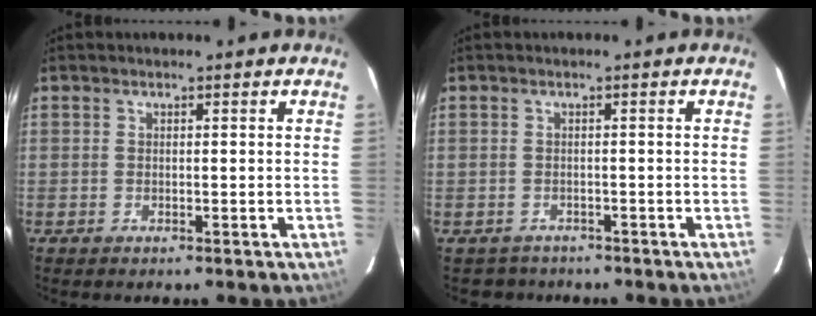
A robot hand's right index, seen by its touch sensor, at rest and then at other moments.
{"total": 2.6, "force": [-2.0, 1.6, -0.4], "torque": [0.002, 0.004, -0.029]}